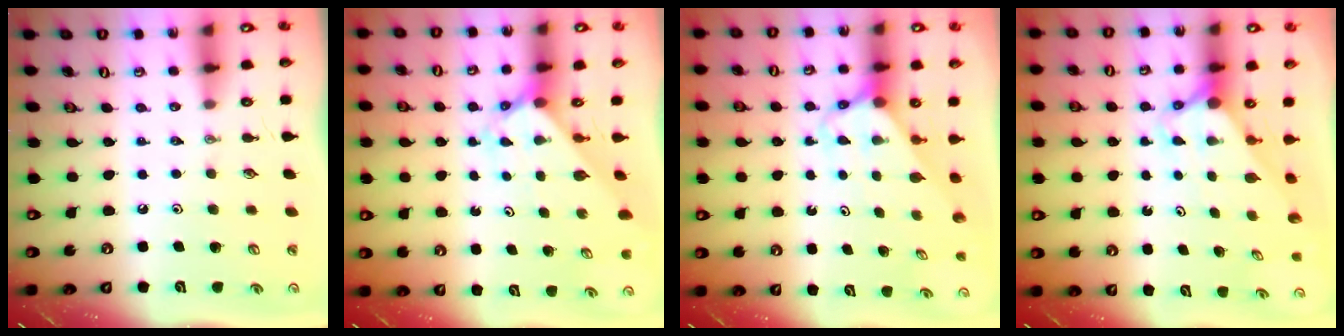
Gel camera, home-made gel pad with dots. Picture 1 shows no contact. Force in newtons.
{"total": 2.1, "press": 2.1, "slide": 0.1}
{"total": 2.8, "press": 2.8, "slide": 0.2}
{"total": 2.7, "press": 2.7, "slide": 0.0}